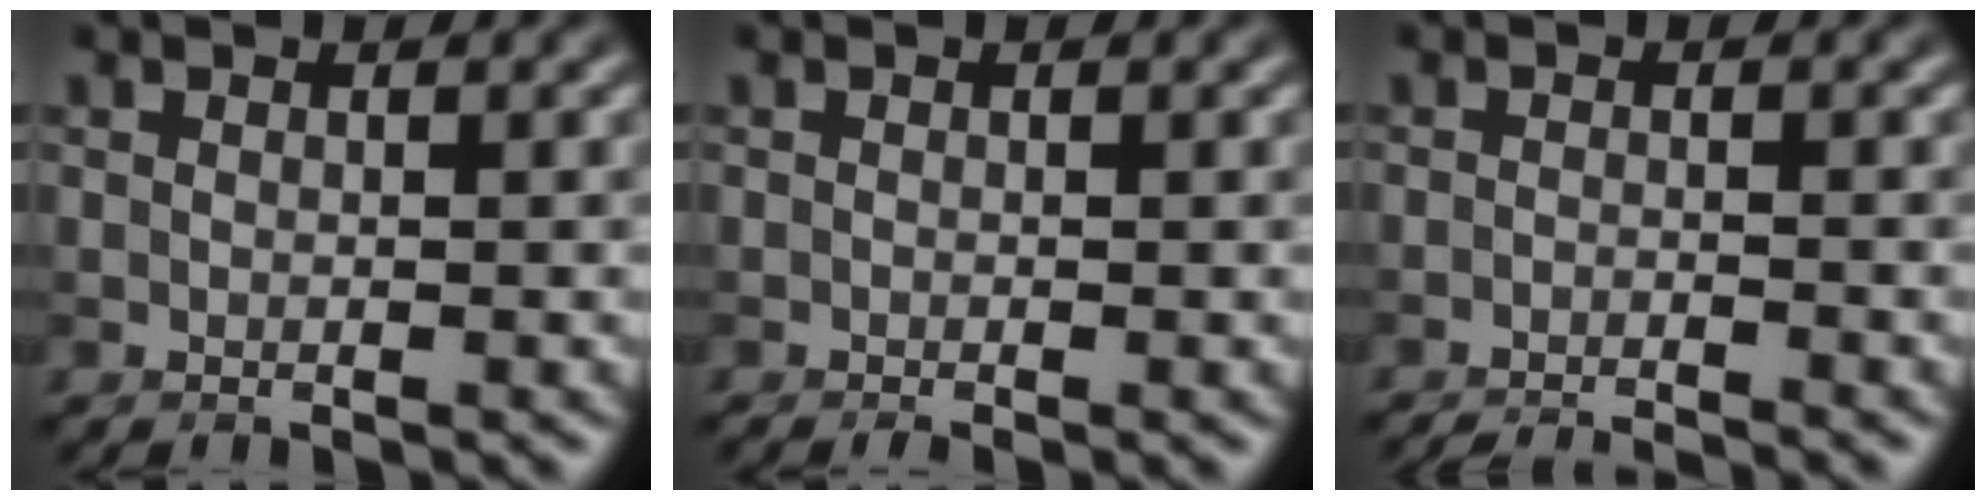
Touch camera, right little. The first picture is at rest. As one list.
[{"total": 0.8, "force": [-0.6, 0.0, 0.5], "torque": [-0.007, -0.004, -0.011]}, {"total": 4.1, "force": [-3.9, 0.4, 1.3], "torque": [-0.016, -0.008, -0.060]}]